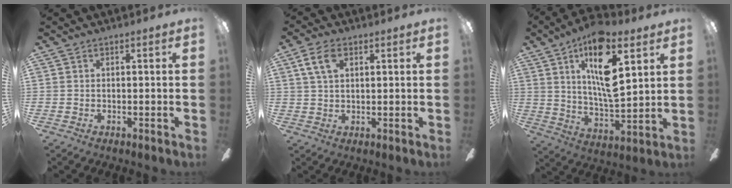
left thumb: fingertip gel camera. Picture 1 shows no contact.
{"total": 6.2, "force": [2.8, 3.6, 4.2], "torque": [-0.080, 0.005, 0.051]}
{"total": 17.8, "force": [8.8, 6.2, 14.2], "torque": [-0.247, -0.031, 0.142]}